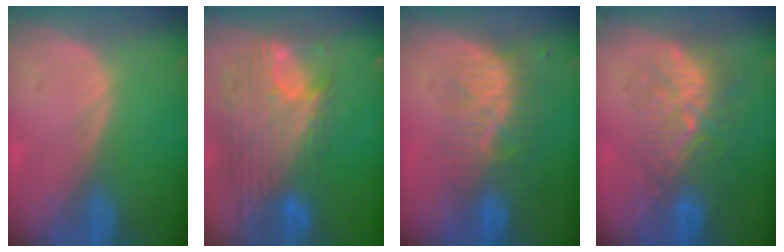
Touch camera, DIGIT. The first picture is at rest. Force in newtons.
{"total": 12.1, "press": 10.2, "slide": 6.4}
{"total": 8.2, "press": 7.3, "slide": 3.7}
{"total": 9.1, "press": 8.4, "slide": 3.5}